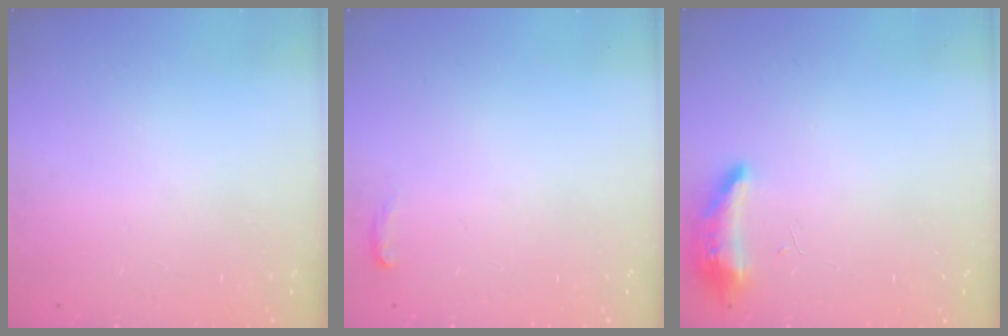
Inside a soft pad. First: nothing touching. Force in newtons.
{"total": 4.1, "press": 3.8, "slide": 1.5}
{"total": 8.6, "press": 8.4, "slide": 2.2}